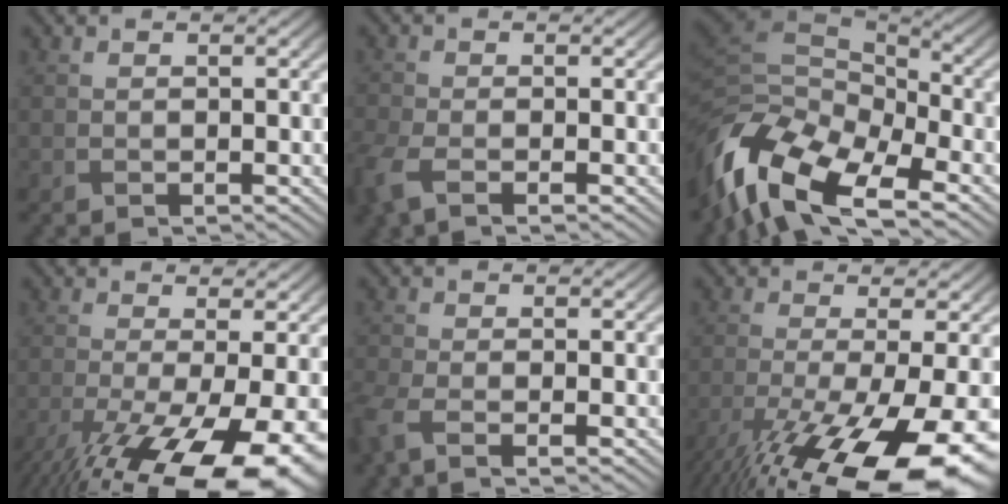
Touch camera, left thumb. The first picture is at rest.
{"total": 4.2, "force": [-2.5, 1.4, 3.0], "torque": [-0.082, -0.016, -0.055]}
{"total": 15.4, "force": [-8.5, 7.3, 10.6], "torque": [-0.261, -0.036, -0.139]}
{"total": 15.3, "force": [-7.7, 4.7, 12.3], "torque": [-0.236, -0.029, -0.109]}
{"total": 3.9, "force": [-2.2, 1.0, 3.0], "torque": [-0.073, -0.012, -0.053]}
{"total": 16.4, "force": [-9.0, 4.3, 13.0], "torque": [-0.242, -0.032, -0.136]}